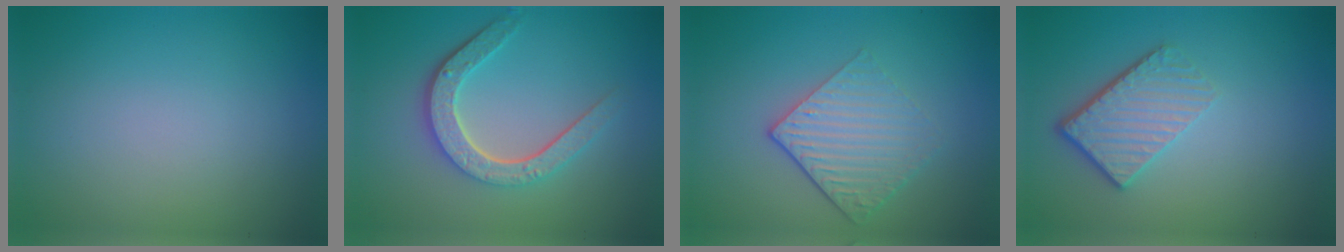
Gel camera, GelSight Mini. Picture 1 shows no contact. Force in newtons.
{"total": 4.8, "press": 3.6, "slide": 3.1}
{"total": 4.3, "press": 2.9, "slide": 3.1}
{"total": 4.3, "press": 3.0, "slide": 3.0}